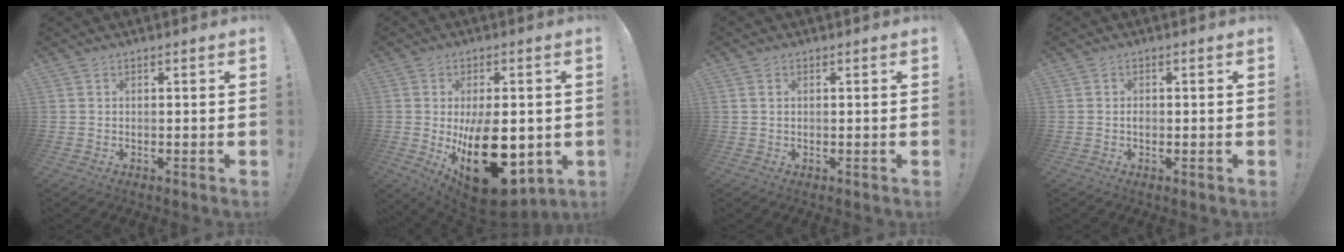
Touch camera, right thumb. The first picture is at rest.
{"total": 23.0, "force": [-3.6, 12.4, 19.0], "torque": [-0.278, -0.003, -0.032]}
{"total": 0.9, "force": [0.4, 0.7, 0.5], "torque": [-0.017, 0.005, 0.009]}
{"total": 0.9, "force": [-0.4, 0.5, 0.7], "torque": [-0.016, 0.003, -0.008]}